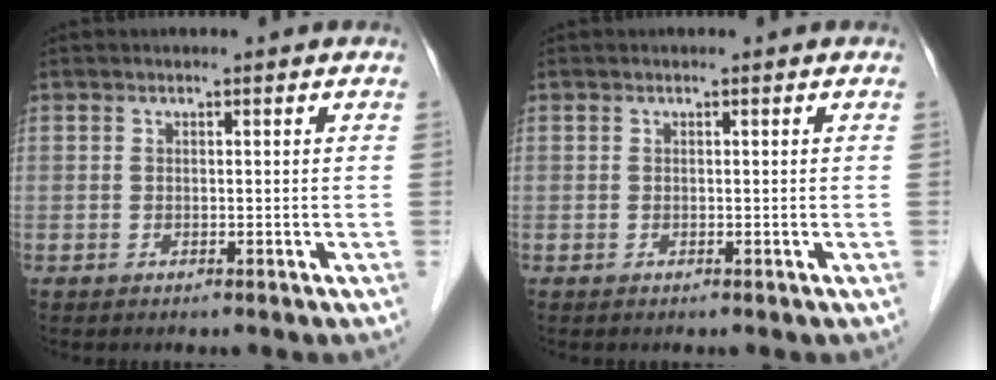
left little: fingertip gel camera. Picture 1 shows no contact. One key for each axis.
{"total": 0.0}